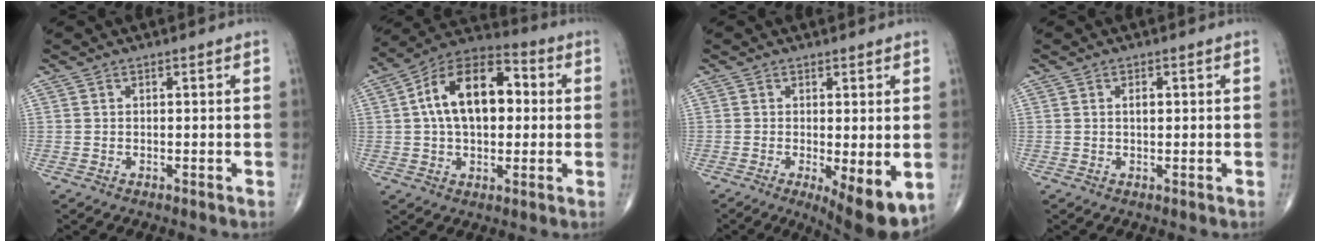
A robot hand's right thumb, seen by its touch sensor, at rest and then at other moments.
{"total": 16.8, "force": [2.2, 9.9, 13.4], "torque": [-0.203, 0.027, 0.027]}
{"total": 9.0, "force": [-2.4, 2.7, 8.3], "torque": [-0.114, -0.025, -0.031]}
{"total": 1.2, "force": [0.3, 0.6, 1.0], "torque": [-0.015, -0.001, 0.004]}